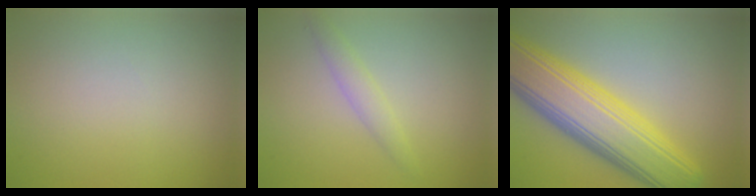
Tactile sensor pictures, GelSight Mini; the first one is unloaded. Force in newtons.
{"total": 1.7, "press": 1.7, "slide": 0.1}
{"total": 9.9, "press": 9.9, "slide": 0.2}